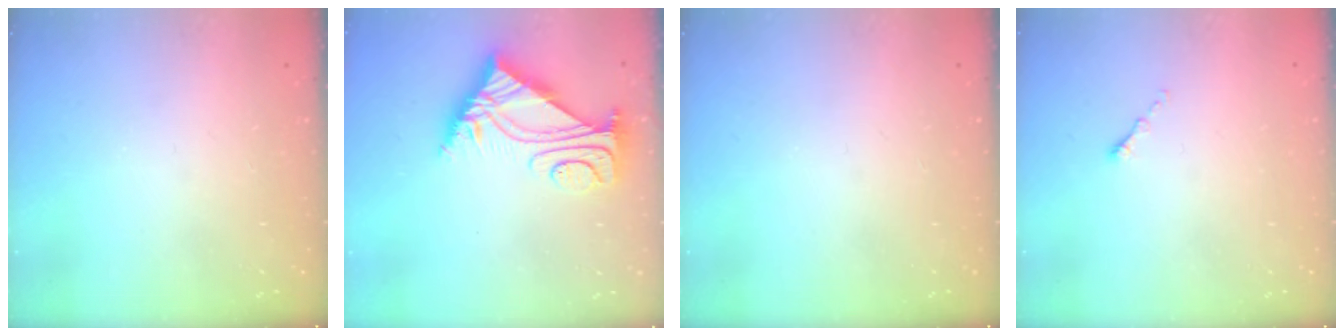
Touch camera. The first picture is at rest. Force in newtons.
{"total": 6.8, "press": 6.8, "slide": 0.5}
{"total": 0.0}
{"total": 0.0}